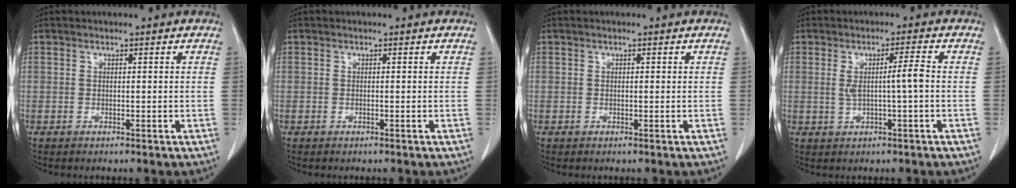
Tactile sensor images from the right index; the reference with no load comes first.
{"total": 0.0}
{"total": 0.0}
{"total": 4.0, "force": [0.0, -0.3, 4.0], "torque": [-0.073, 0.003, 0.005]}